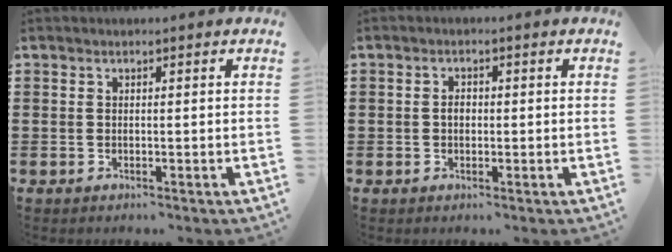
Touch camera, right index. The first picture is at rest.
{"total": 1.7, "force": [-0.1, 1.1, 1.3], "torque": [-0.025, 0.006, -0.004]}